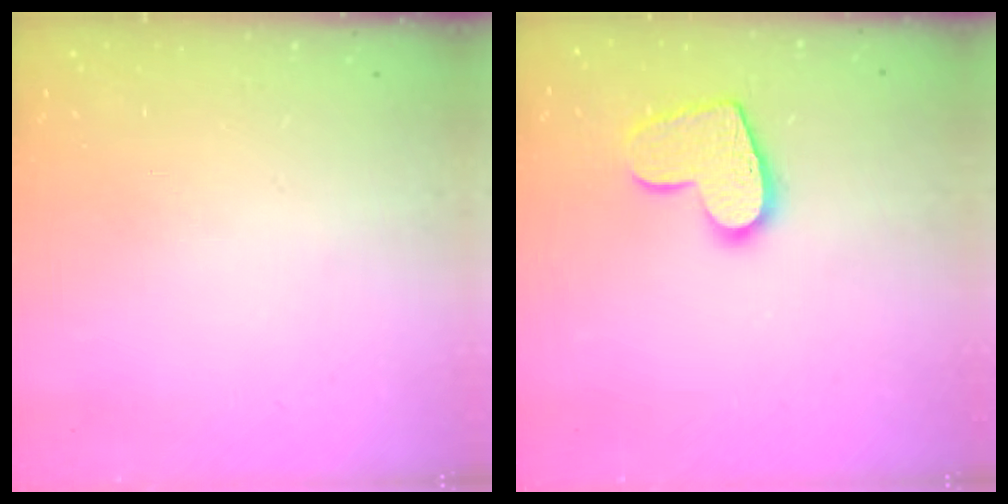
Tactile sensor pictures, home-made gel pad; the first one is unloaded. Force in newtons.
{"total": 12.1, "press": 12.0, "slide": 0.8}